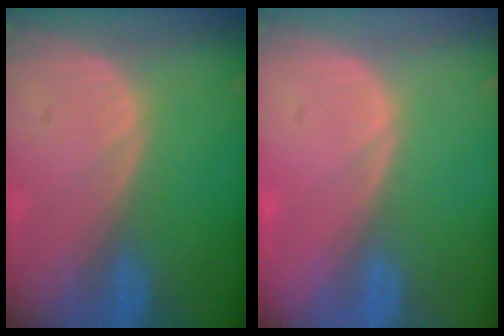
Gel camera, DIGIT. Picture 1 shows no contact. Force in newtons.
{"total": 0.6, "press": 0.0, "slide": 0.6}